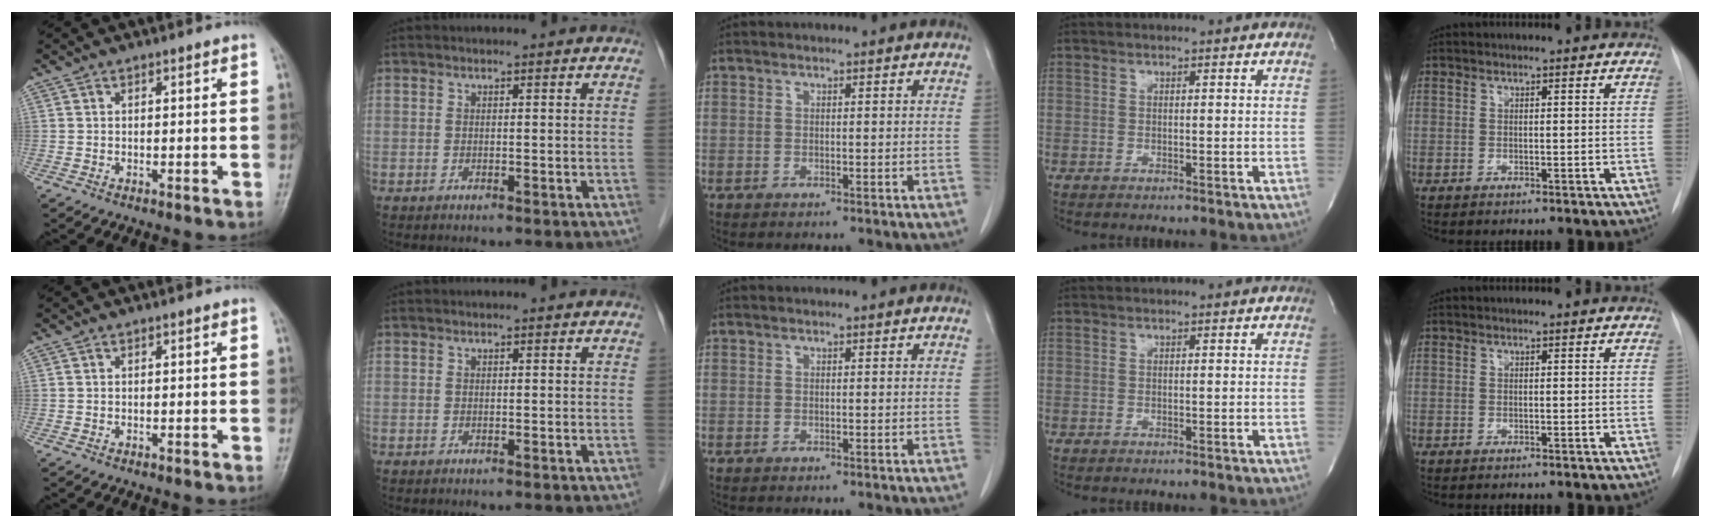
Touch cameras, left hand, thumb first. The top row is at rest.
{}